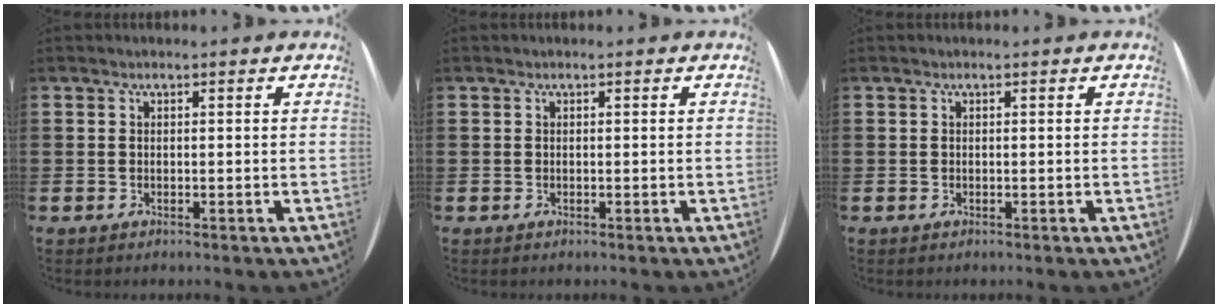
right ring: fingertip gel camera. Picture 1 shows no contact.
{"total": 0.0}
{"total": 0.0}